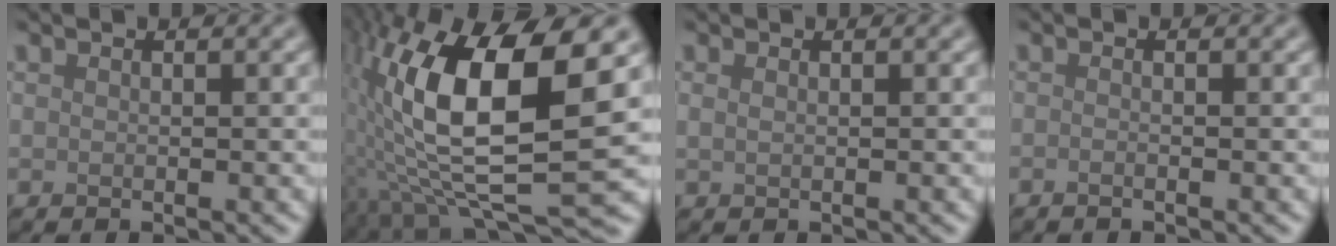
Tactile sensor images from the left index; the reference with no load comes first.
{"total": 13.6, "force": [2.4, 3.7, 12.9], "torque": [-0.243, 0.005, 0.045]}
{"total": 0.6, "force": [0.4, 0.3, 0.4], "torque": [-0.009, -0.002, 0.006]}
{"total": 1.0, "force": [-0.3, 0.5, 0.8], "torque": [-0.005, -0.008, -0.014]}